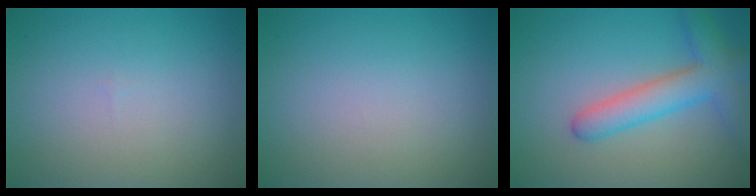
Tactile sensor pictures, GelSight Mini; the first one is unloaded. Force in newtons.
{"total": 0.0}
{"total": 5.3, "press": 5.2, "slide": 0.2}